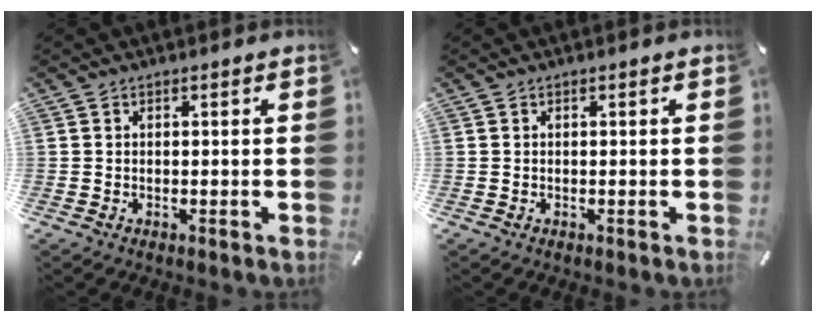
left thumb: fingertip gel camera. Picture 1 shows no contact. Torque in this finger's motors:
{"motor_torque": [0.02, -0.01, 0.00, 0.00, 0.00]}